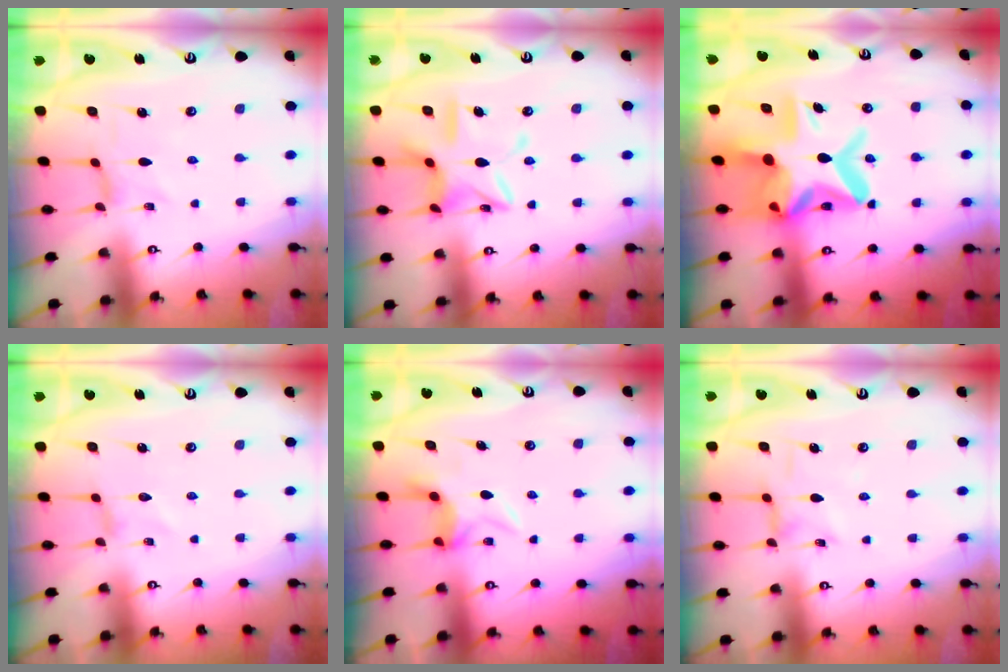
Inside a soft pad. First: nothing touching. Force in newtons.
{"total": 11.9, "press": 11.8, "slide": 0.9}
{"total": 19.6, "press": 19.5, "slide": 1.6}
{"total": 0.0}
{"total": 7.5, "press": 7.4, "slide": 1.1}
{"total": 1.4, "press": 1.4, "slide": 0.3}